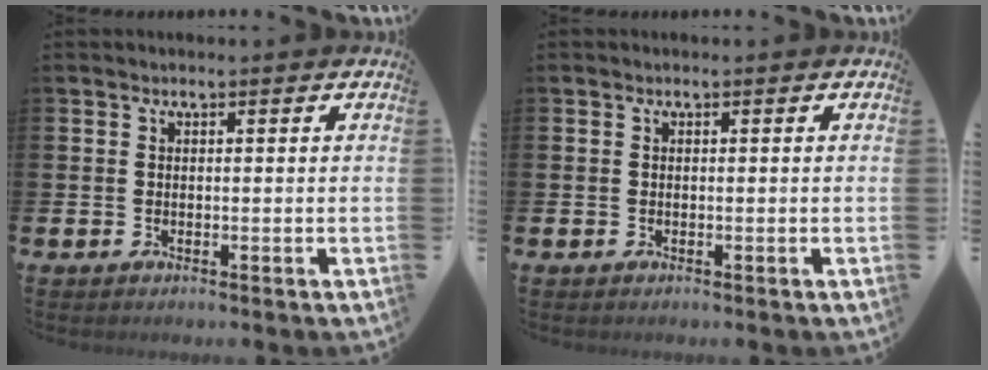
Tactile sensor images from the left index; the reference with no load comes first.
{"total": 0.0}